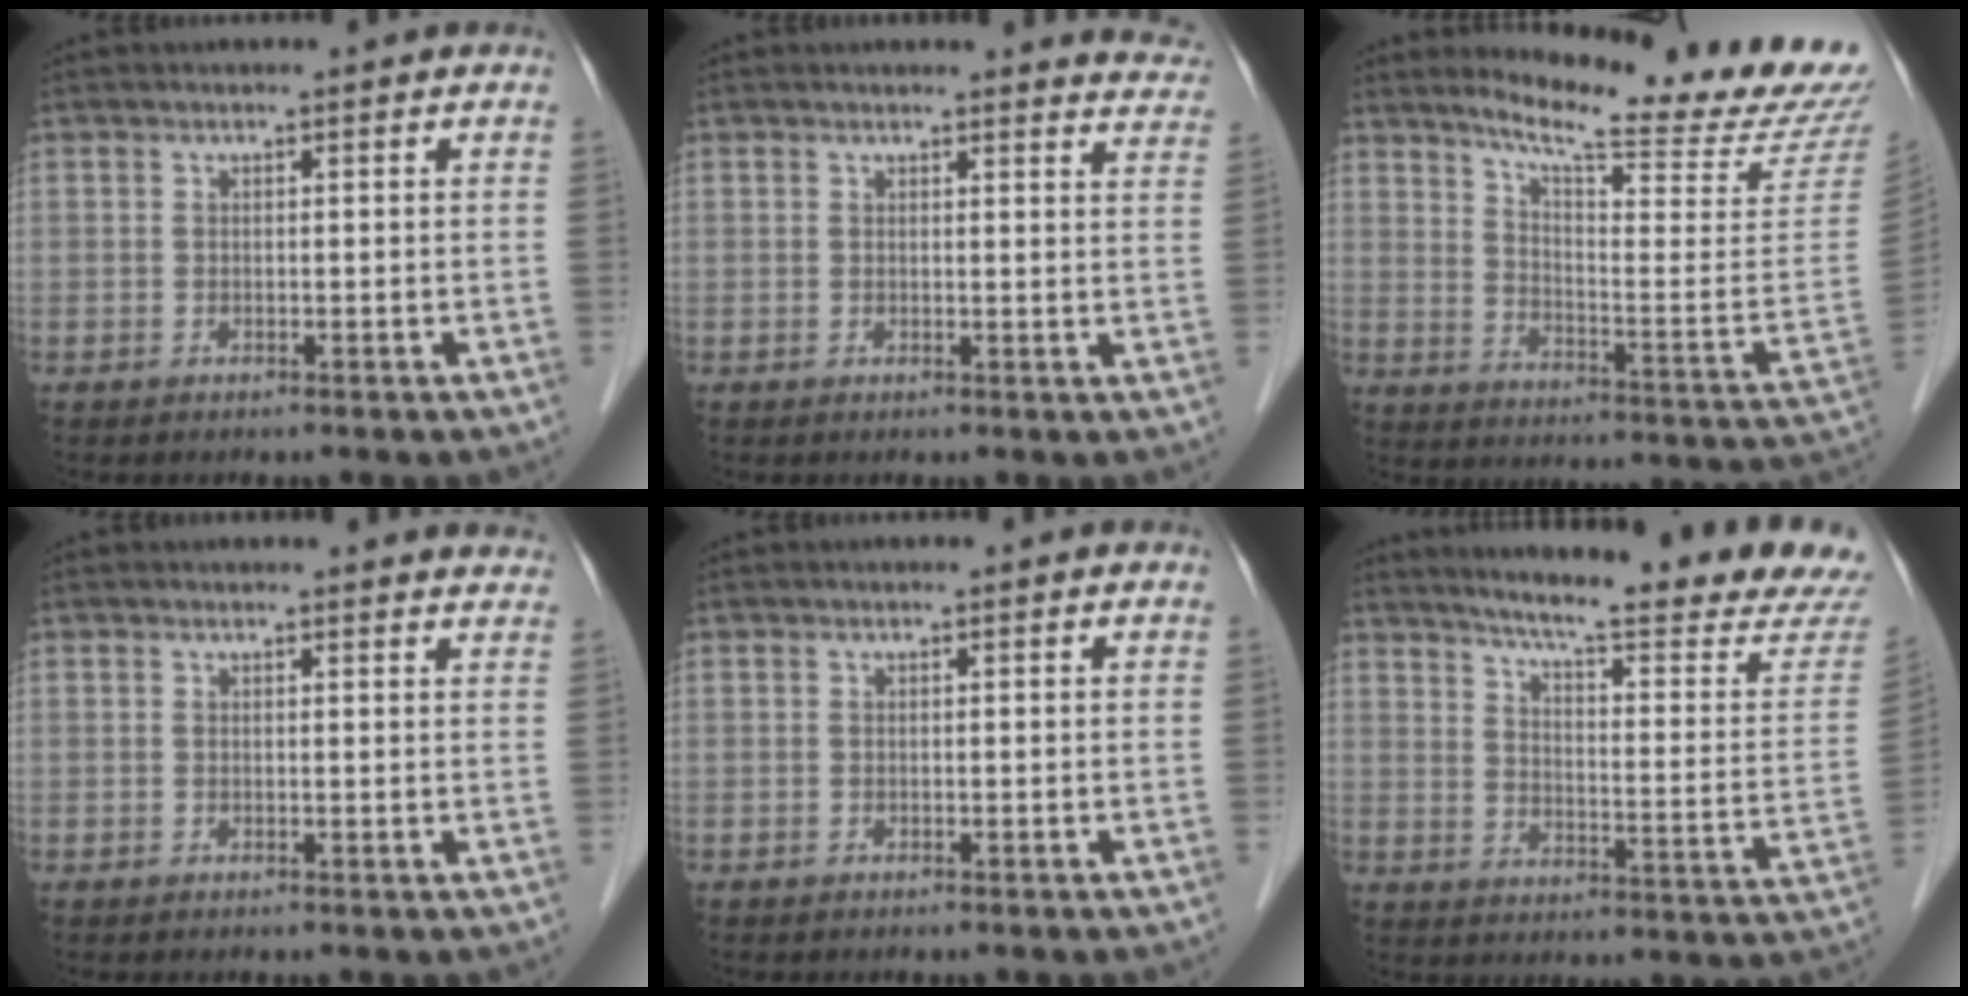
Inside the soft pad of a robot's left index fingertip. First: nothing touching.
{"total": 5.6, "force": [5.5, 0.9, 0.1], "torque": [0.016, -0.032, 0.028]}
{"total": 21.7, "force": [19.5, 0.1, 9.5], "torque": [-0.149, -0.102, 0.250]}
{"total": 4.0, "force": [3.9, 0.8, 0.2], "torque": [0.002, -0.008, 0.022]}
{"total": 0.0}
{"total": 22.4, "force": [20.3, -0.2, 9.5], "torque": [-0.140, -0.086, 0.256]}